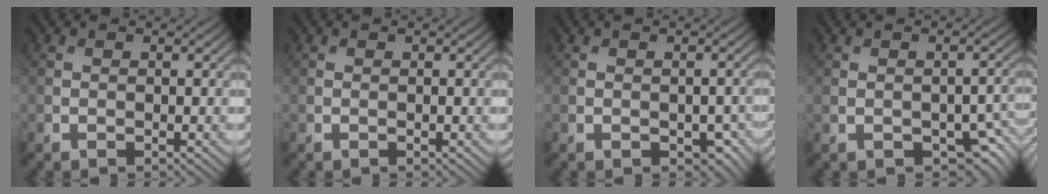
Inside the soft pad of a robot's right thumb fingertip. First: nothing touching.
{"total": 0.0}
{"total": 3.2, "force": [-1.1, 2.0, 2.1], "torque": [-0.027, -0.016, -0.008]}
{"total": 5.0, "force": [-1.8, 2.7, 3.8], "torque": [-0.056, -0.014, -0.016]}